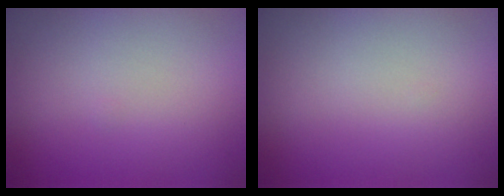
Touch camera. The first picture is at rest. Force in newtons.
{"total": 0.0}